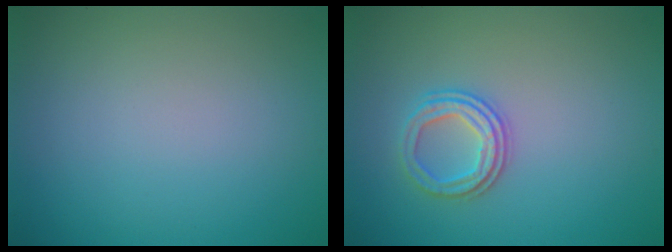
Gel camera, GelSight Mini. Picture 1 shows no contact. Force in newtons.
{"total": 2.5, "press": 2.4, "slide": 0.9}